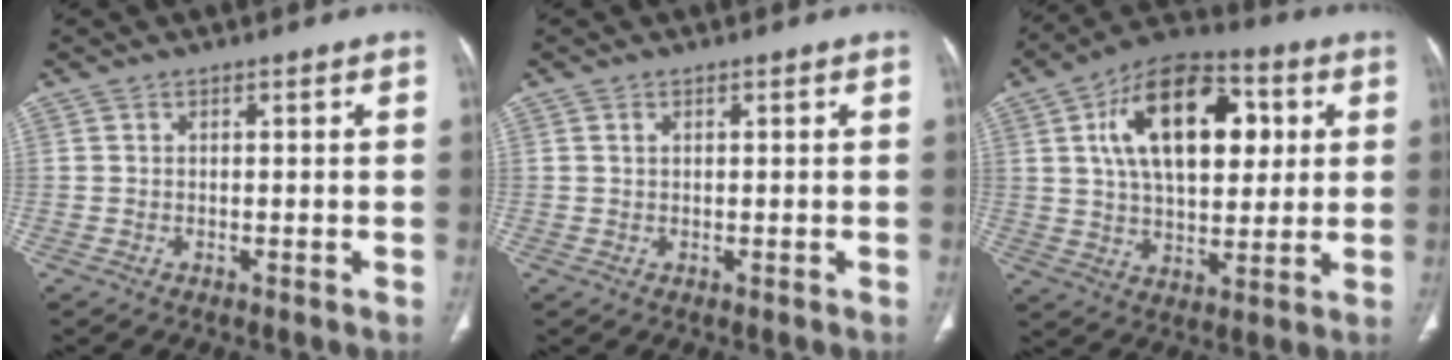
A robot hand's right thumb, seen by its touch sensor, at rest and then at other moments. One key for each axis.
{"total": 0.7, "fx": 0.3, "fy": 0.4, "fz": 0.4, "tx": -0.010, "ty": 0.001, "tz": 0.006}
{"total": 21.2, "fx": 5.8, "fy": 11.8, "fz": 16.6, "tx": -0.234, "ty": 0.003, "tz": 0.089}